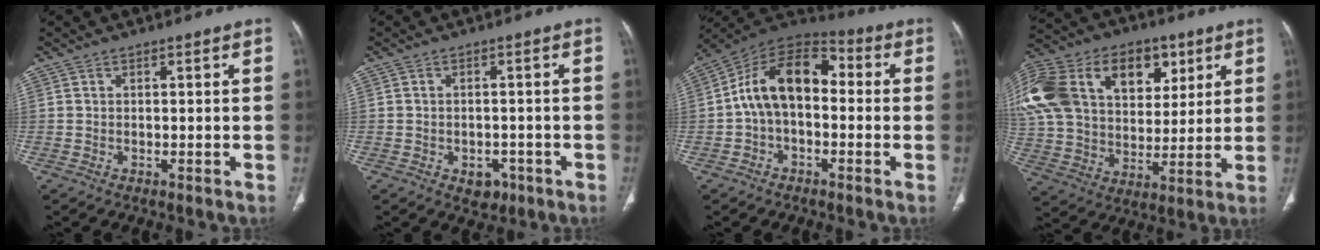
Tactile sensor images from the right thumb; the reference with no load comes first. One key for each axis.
{"total": 3.7, "fx": -1.7, "fy": 2.7, "fz": 1.9, "tx": -0.008, "ty": 0.009, "tz": -0.015}
{"total": 14.2, "fx": -0.2, "fy": 9.0, "fz": 11.0, "tx": -0.166, "ty": 0.047, "tz": -0.018}
{"total": 33.8, "fx": 12.7, "fy": 22.7, "fz": 21.6, "tx": -0.459, "ty": 0.068, "tz": 0.233}